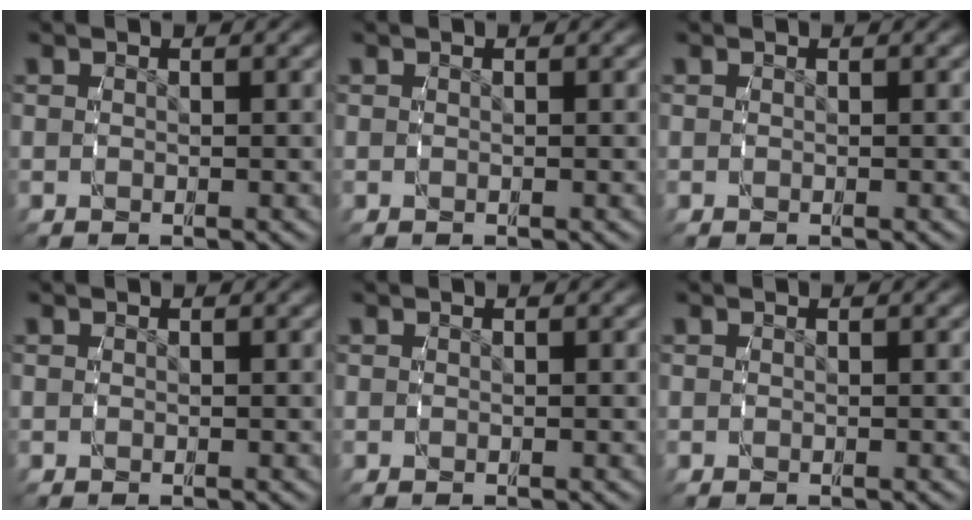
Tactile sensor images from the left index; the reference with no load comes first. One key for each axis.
{"total": 0.0}
{"total": 0.0}
{"total": 0.0}
{"total": 0.0}
{"total": 0.0}